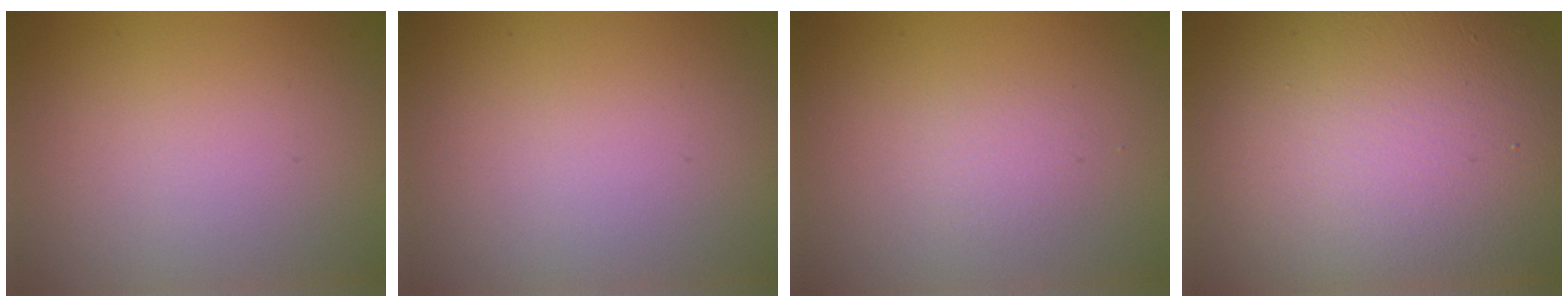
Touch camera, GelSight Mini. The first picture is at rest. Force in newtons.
{"total": 0.0}
{"total": 1.0, "press": 1.0, "slide": 0.0}
{"total": 14.8, "press": 14.8, "slide": 1.2}